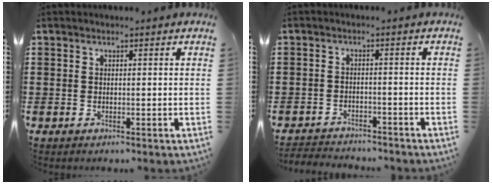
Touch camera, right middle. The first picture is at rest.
{"total": 2.7, "force": [-2.7, 0.5, -0.2], "torque": [-0.004, -0.001, -0.059]}